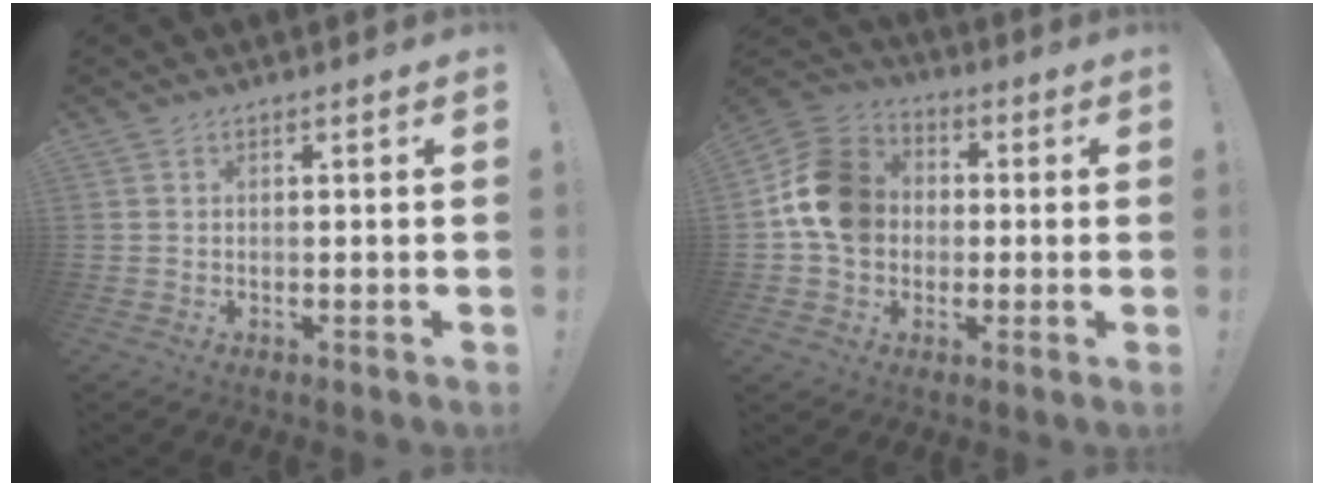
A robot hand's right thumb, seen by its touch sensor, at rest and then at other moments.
{"total": 15.3, "force": [1.0, 12.9, 8.2], "torque": [-0.129, 0.019, 0.025]}